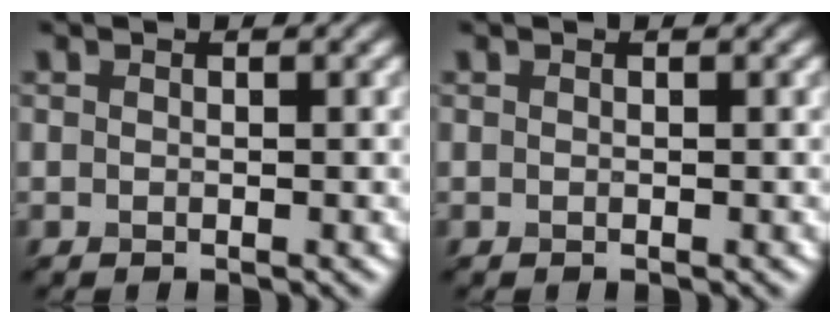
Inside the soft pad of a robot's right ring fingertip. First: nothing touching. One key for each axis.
{"total": 0.0}